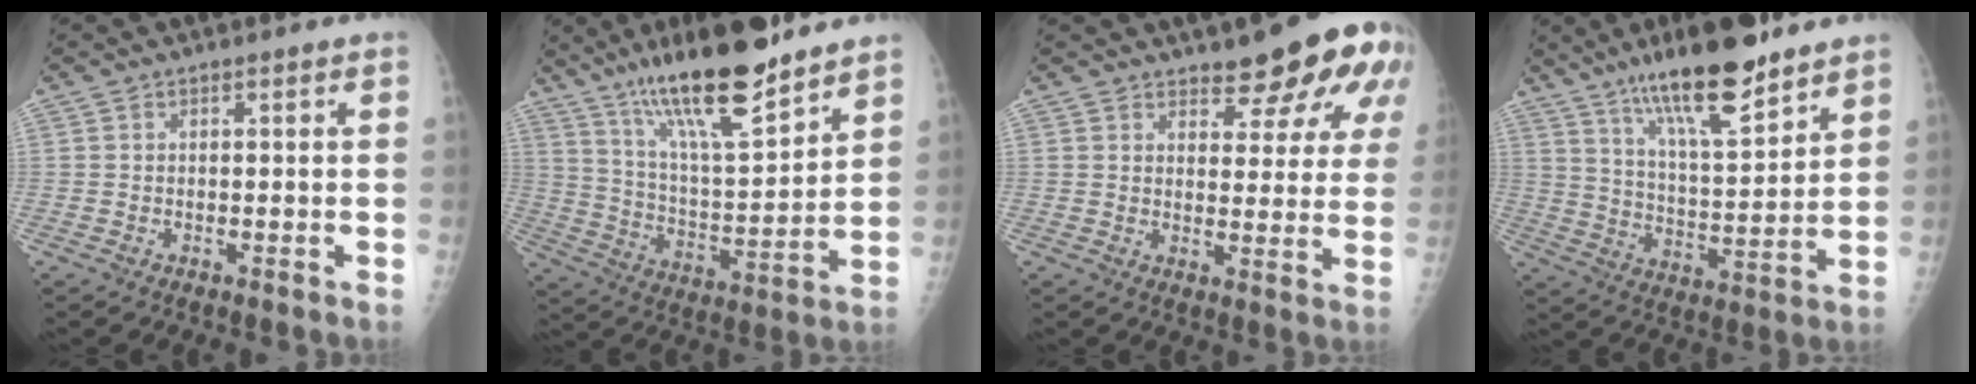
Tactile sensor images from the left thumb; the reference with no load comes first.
{"total": 19.9, "force": [14.4, 4.1, 13.1], "torque": [-0.204, -0.072, 0.253]}
{"total": 12.4, "force": [8.0, 4.5, 8.3], "torque": [-0.067, -0.040, 0.094]}
{"total": 17.7, "force": [12.3, 4.2, 12.0], "torque": [-0.179, -0.067, 0.213]}